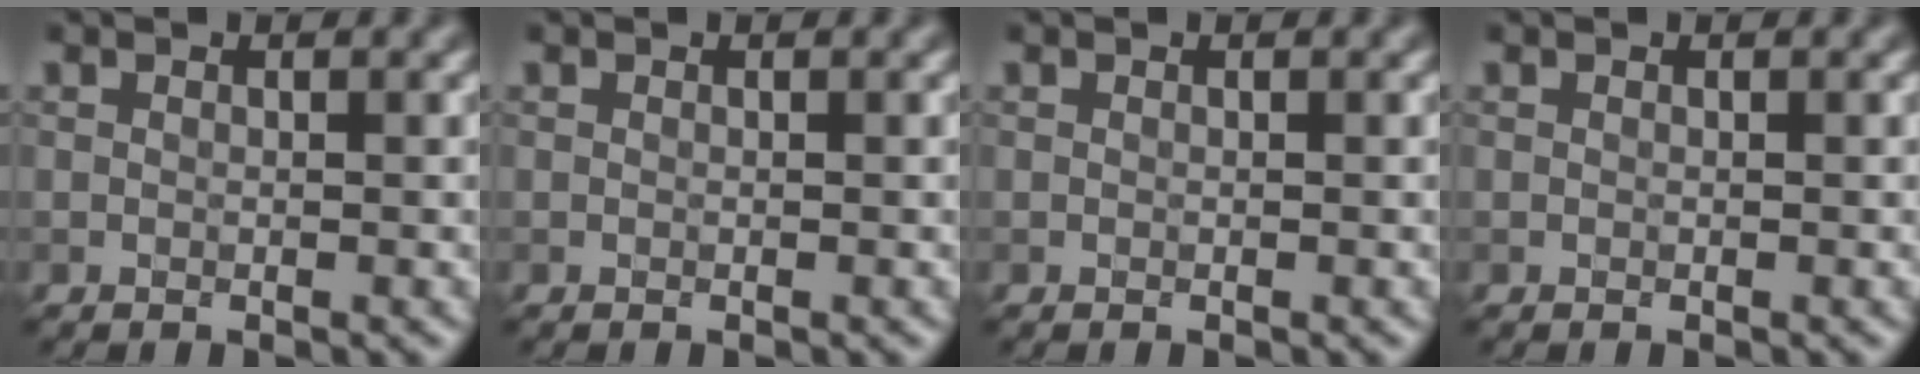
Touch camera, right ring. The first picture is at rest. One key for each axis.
{"total": 0.0}
{"total": 0.0}
{"total": 0.0}